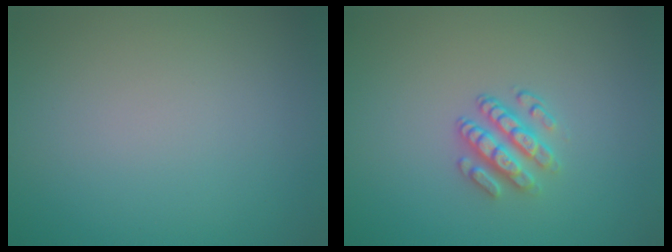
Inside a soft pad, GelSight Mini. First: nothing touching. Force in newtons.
{"total": 2.9, "press": 2.5, "slide": 1.5}